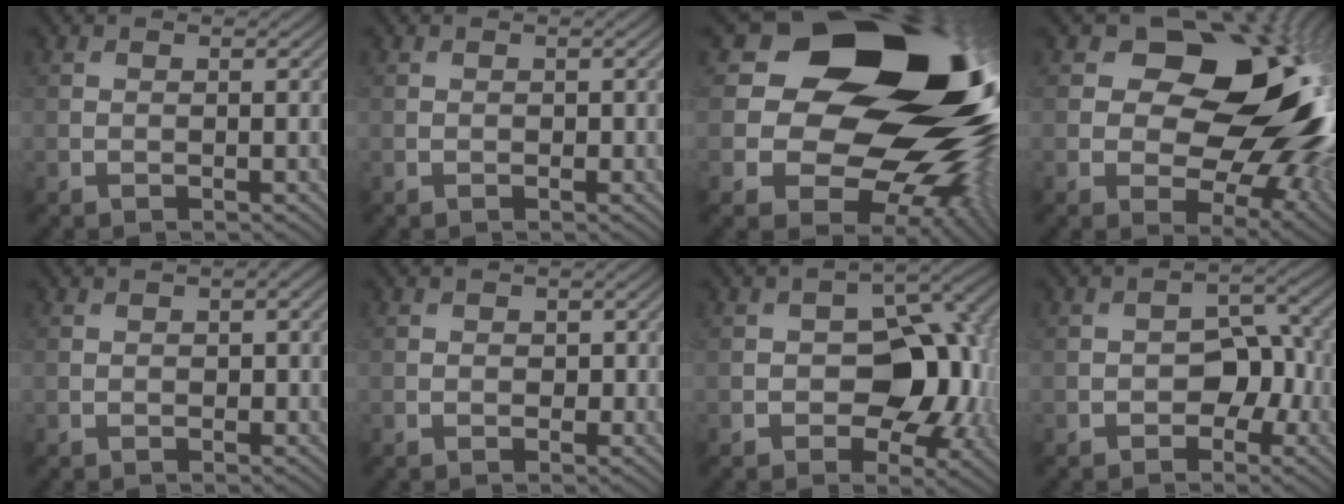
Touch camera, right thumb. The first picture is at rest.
{"total": 0.0}
{"total": 23.1, "force": [4.3, 17.5, 14.4], "torque": [-0.251, 0.007, 0.069]}
{"total": 17.0, "force": [3.3, 11.3, 12.3], "torque": [-0.142, 0.002, 0.056]}
{"total": 1.7, "force": [0.6, 0.9, 1.3], "torque": [-0.018, 0.000, 0.013]}
{"total": 0.9, "force": [-0.1, 0.8, 0.3], "torque": [0.001, -0.006, -0.002]}
{"total": 9.7, "force": [-1.7, 6.4, 7.0], "torque": [-0.083, -0.005, -0.029]}
{"total": 4.3, "force": [-1.6, 3.0, 2.7], "torque": [-0.018, 0.004, -0.027]}